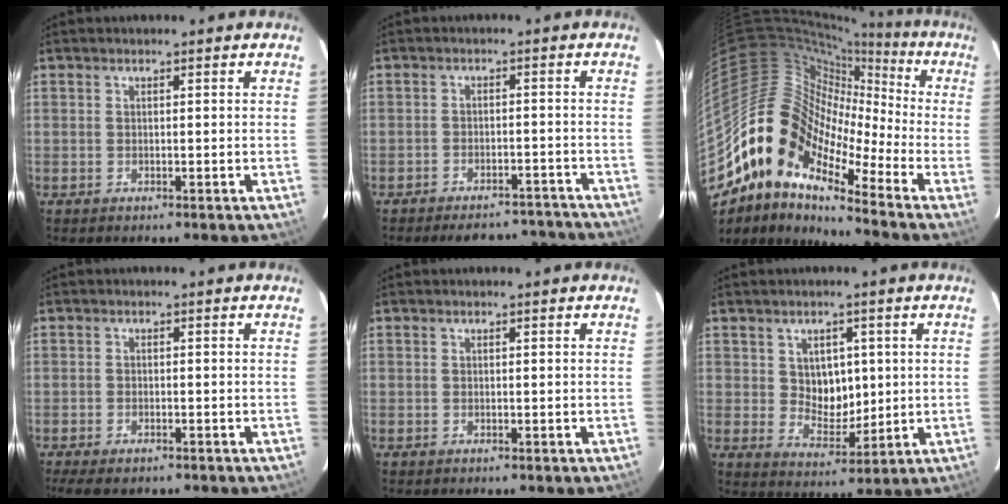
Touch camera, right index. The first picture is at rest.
{"total": 13.2, "force": [-11.7, 4.8, 3.6], "torque": [-0.082, 0.024, -0.137]}
{"total": 12.8, "force": [-7.0, 7.1, 8.1], "torque": [-0.113, 0.014, -0.157]}
{"total": 5.4, "force": [-4.2, 2.0, 2.8], "torque": [-0.073, -0.018, -0.072]}
{"total": 0.0}
{"total": 6.7, "force": [1.5, 5.4, 3.6], "torque": [-0.057, 0.002, 0.036]}